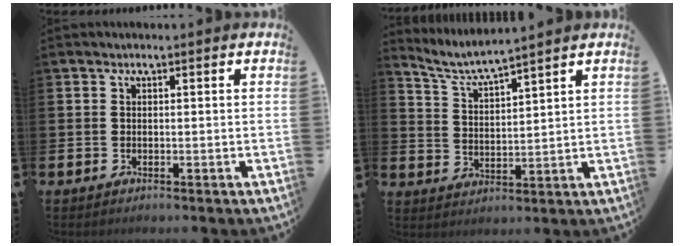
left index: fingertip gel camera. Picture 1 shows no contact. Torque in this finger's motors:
{"motor_torque": [-0.06, -0.79, -0.10, 0.00]}